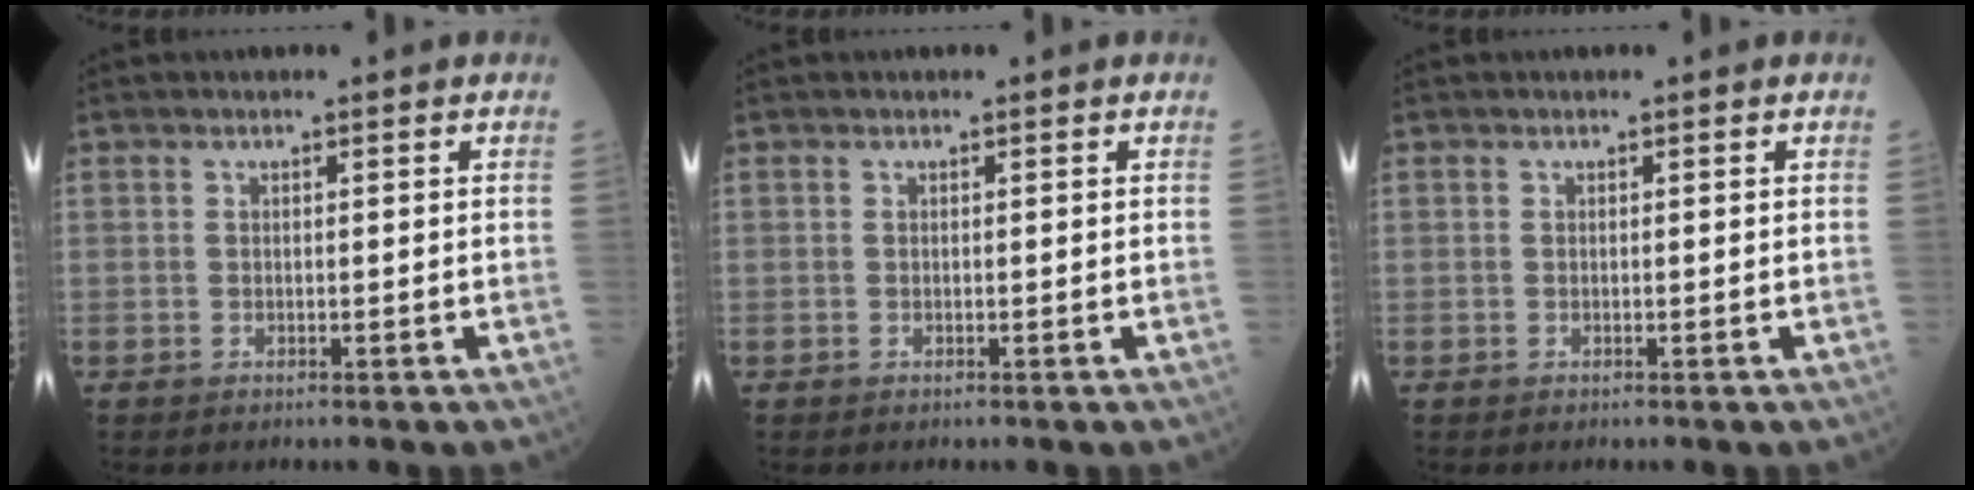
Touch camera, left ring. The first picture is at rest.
{"total": 0.0}
{"total": 0.0}